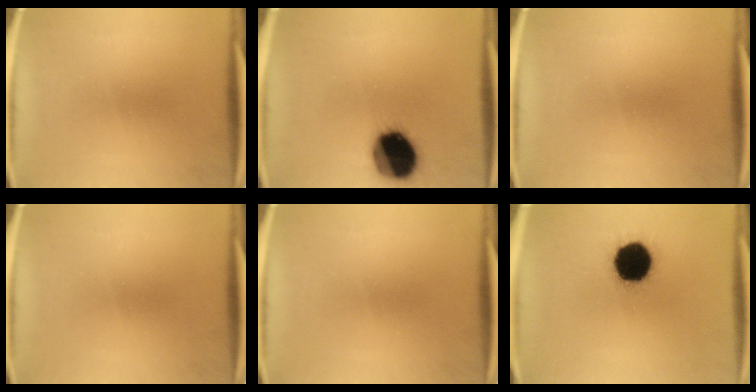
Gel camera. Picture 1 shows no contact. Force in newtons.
{"total": 18.6}
{"total": 0.0}
{"total": 0.0}
{"total": 0.0}
{"total": 18.4}